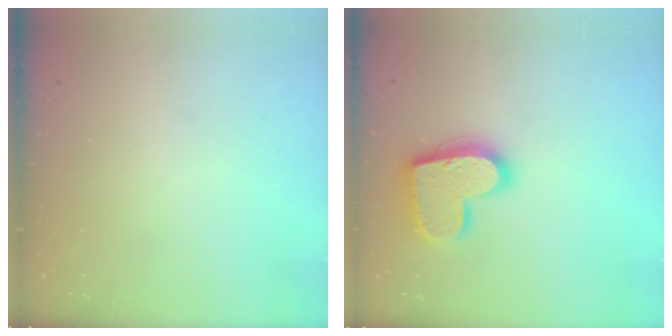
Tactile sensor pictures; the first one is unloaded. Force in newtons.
{"total": 17.8, "press": 17.8, "slide": 1.2}